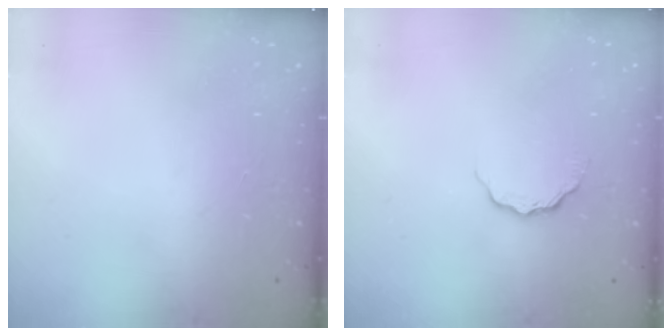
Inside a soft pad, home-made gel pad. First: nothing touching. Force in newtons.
{"total": 4.8, "press": 4.7, "slide": 0.5}